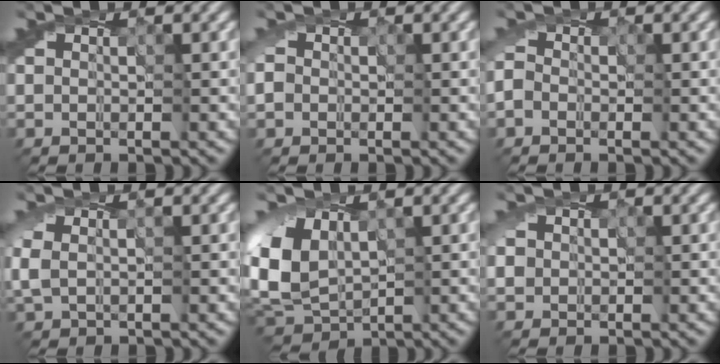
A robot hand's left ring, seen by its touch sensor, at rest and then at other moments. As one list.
[{"total": 0.9, "force": [-0.3, 0.9, 0.0], "torque": [0.007, 0.005, -0.009]}, {"total": 1.4, "force": [-0.9, 1.0, 0.4], "torque": [-0.012, 0.006, -0.026]}, {"total": 1.9, "force": [0.4, 1.2, 1.4], "torque": [-0.045, 0.003, 0.003]}, {"total": 6.5, "force": [1.3, 4.4, 4.6], "torque": [-0.113, 0.007, 0.014]}, {"total": 1.9, "force": [0.3, 1.8, 0.4], "torque": [-0.001, 0.009, -0.007]}]